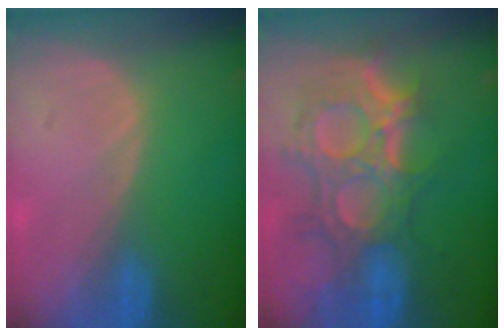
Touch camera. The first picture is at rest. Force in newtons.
{"total": 11.9, "press": 10.7, "slide": 5.3}